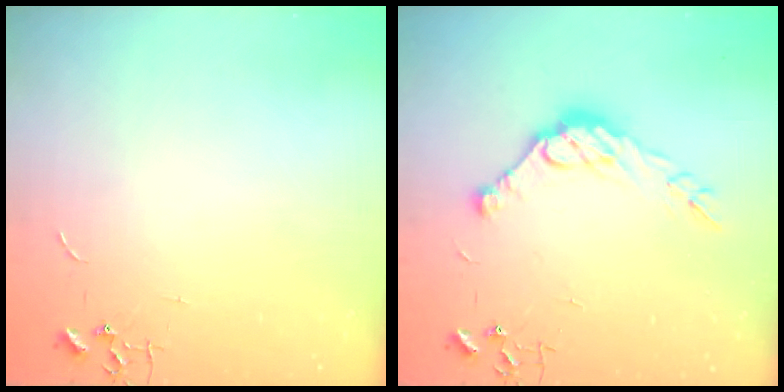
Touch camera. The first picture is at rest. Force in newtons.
{"total": 12.0, "press": 12.0, "slide": 1.0}